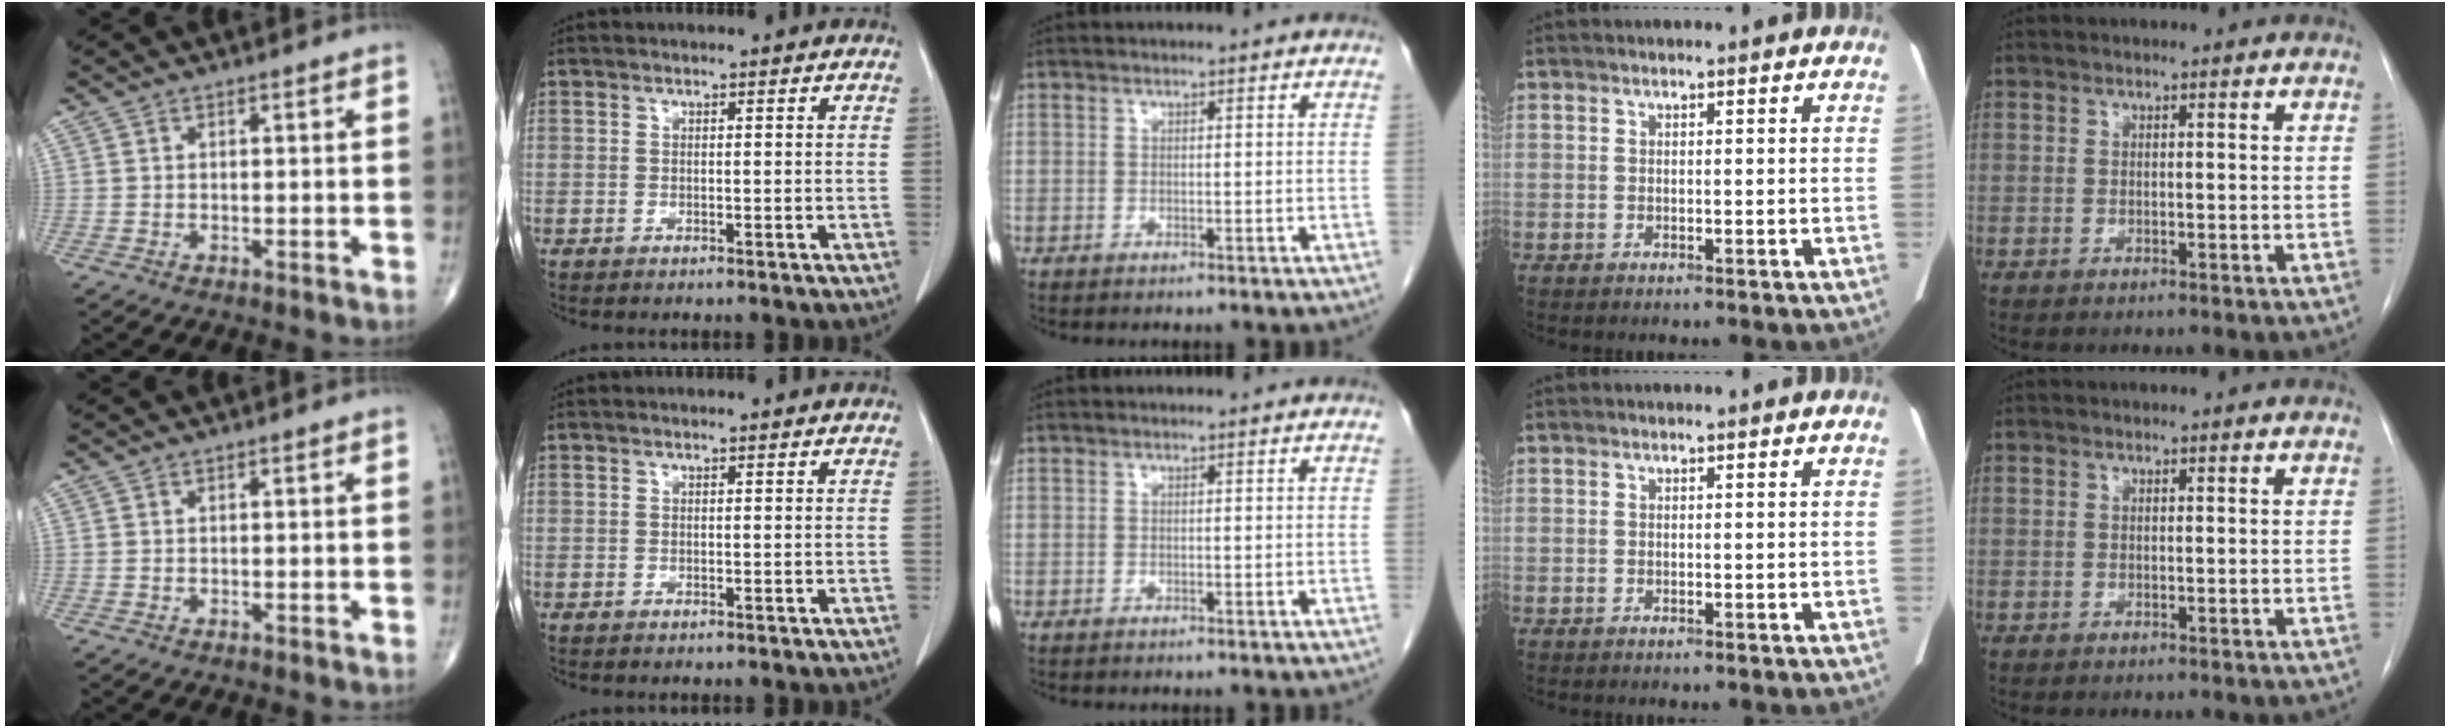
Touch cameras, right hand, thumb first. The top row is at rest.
{}